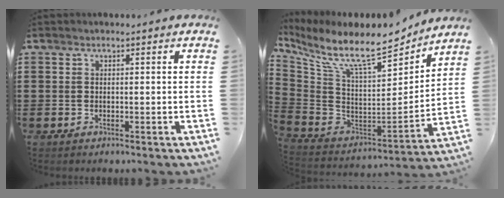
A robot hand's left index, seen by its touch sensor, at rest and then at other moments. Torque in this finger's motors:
{"motor_torque": [2.14, 0.00, 0.74, 0.21]}